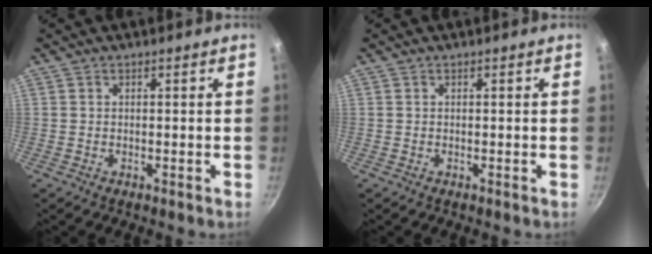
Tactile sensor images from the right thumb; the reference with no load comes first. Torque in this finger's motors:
{"motor_torque": [-0.01, 0.01, -0.01, 0.01, 0.01]}